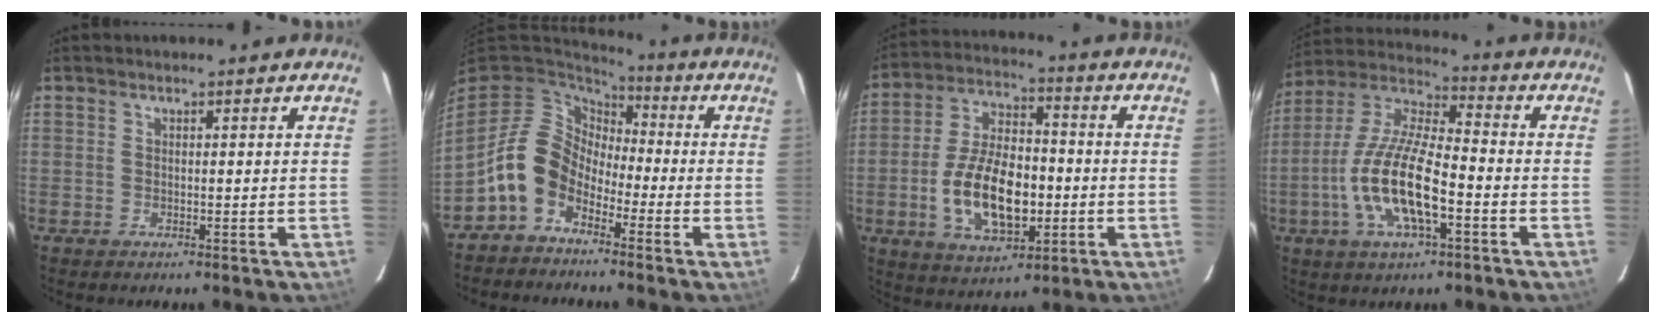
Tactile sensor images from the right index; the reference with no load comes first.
{"total": 10.5, "force": [-5.1, 7.8, 4.8], "torque": [-0.099, 0.029, -0.109]}
{"total": 15.7, "force": [-3.5, 8.3, 12.9], "torque": [-0.257, 0.006, -0.049]}
{"total": 16.0, "force": [-5.1, 5.3, 14.3], "torque": [-0.294, -0.008, -0.101]}